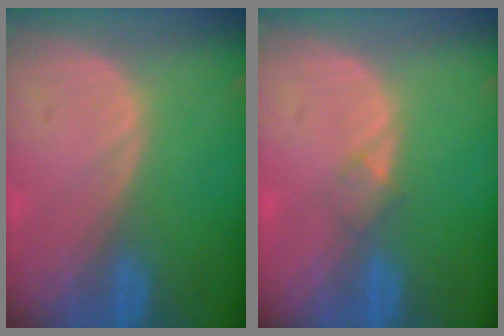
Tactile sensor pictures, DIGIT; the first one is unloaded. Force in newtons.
{"total": 1.4, "press": 1.4, "slide": 0.1}